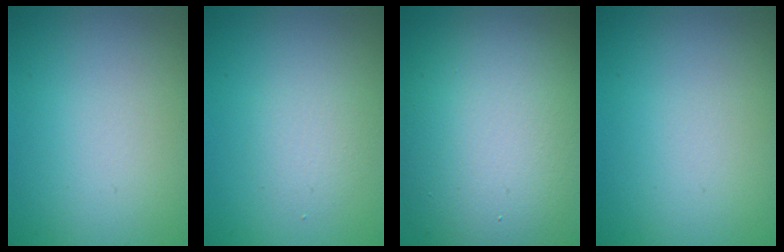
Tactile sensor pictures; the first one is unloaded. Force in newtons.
{"total": 1.6, "press": 1.6, "slide": 0.1}
{"total": 14.1, "press": 14.1, "slide": 0.2}
{"total": 0.0}